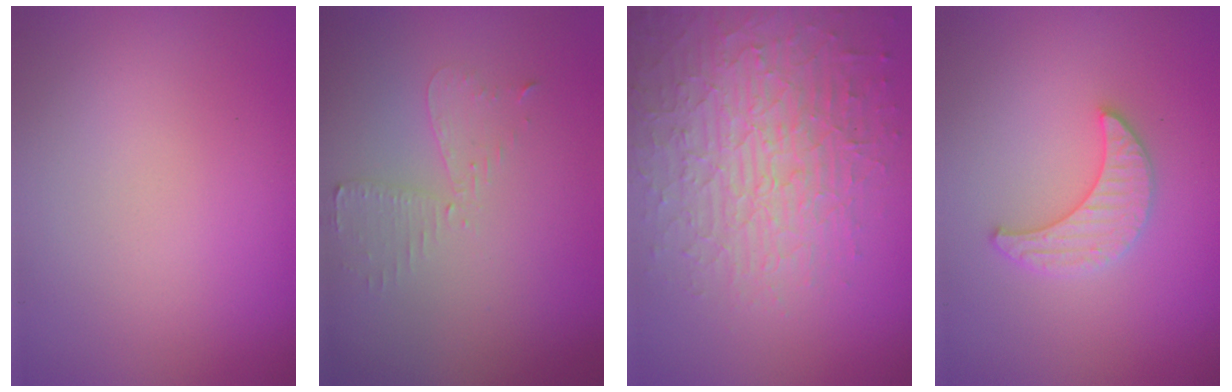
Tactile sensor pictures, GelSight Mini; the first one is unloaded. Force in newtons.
{"total": 2.2, "press": 2.2, "slide": 0.5}
{"total": 6.2, "press": 5.1, "slide": 3.6}
{"total": 2.9, "press": 2.9, "slide": 0.7}